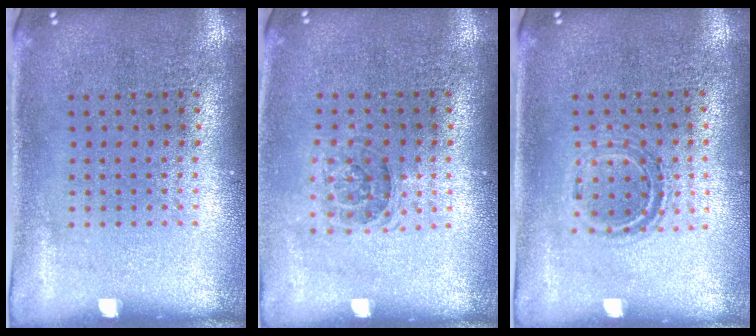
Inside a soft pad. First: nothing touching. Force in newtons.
{"total": 1.3, "press": 1.0, "slide": 0.7}
{"total": 1.1, "press": 1.0, "slide": 0.5}